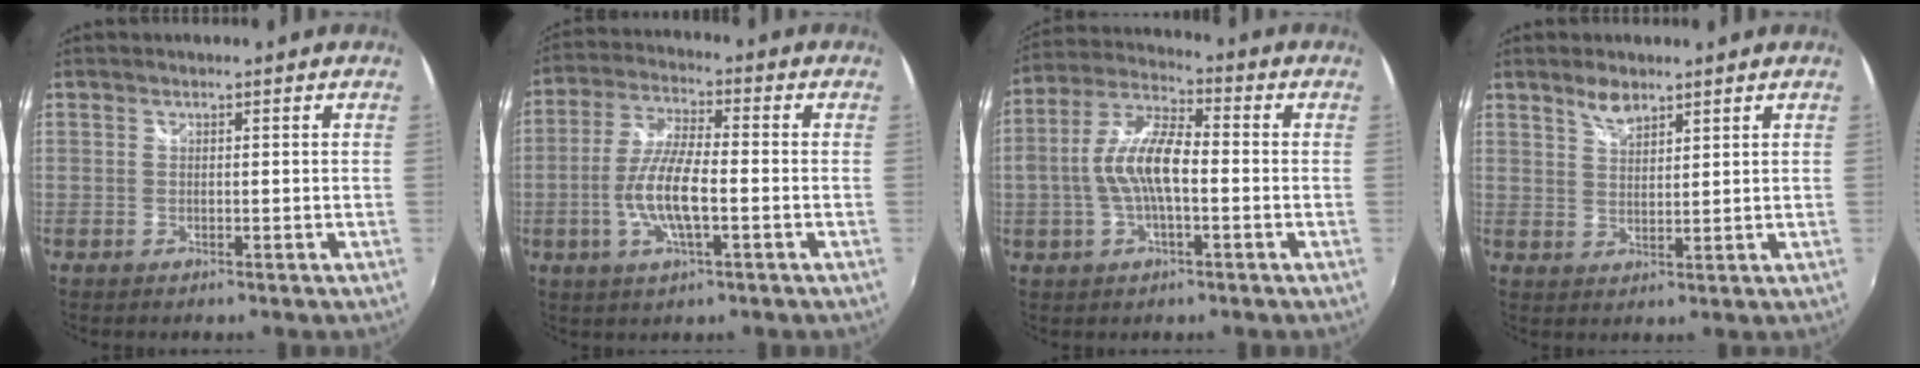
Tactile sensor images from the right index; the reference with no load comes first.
{"total": 9.8, "force": [-2.7, 2.5, 9.1], "torque": [-0.190, 0.000, -0.054]}
{"total": 10.6, "force": [-1.5, 3.9, 9.7], "torque": [-0.203, 0.012, -0.030]}
{"total": 3.8, "force": [2.9, 1.5, 1.9], "torque": [-0.030, 0.003, 0.053]}